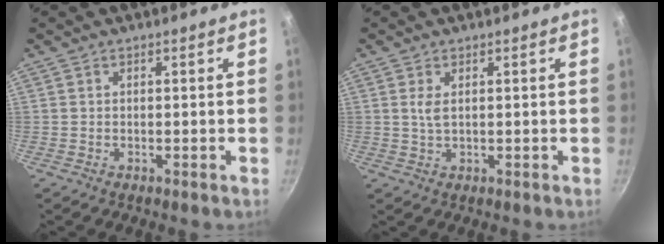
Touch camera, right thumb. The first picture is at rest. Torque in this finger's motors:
{"motor_torque": [-0.08, 0.10, -0.04, -0.09, 0.00]}